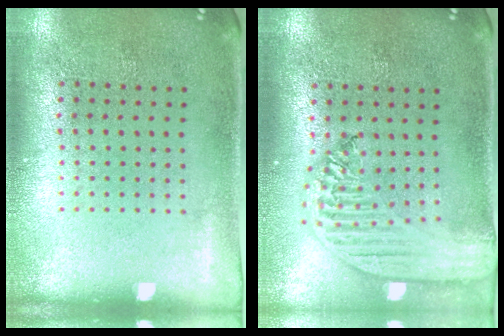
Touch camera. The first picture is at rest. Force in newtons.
{"total": 2.6, "press": 2.1, "slide": 1.5}